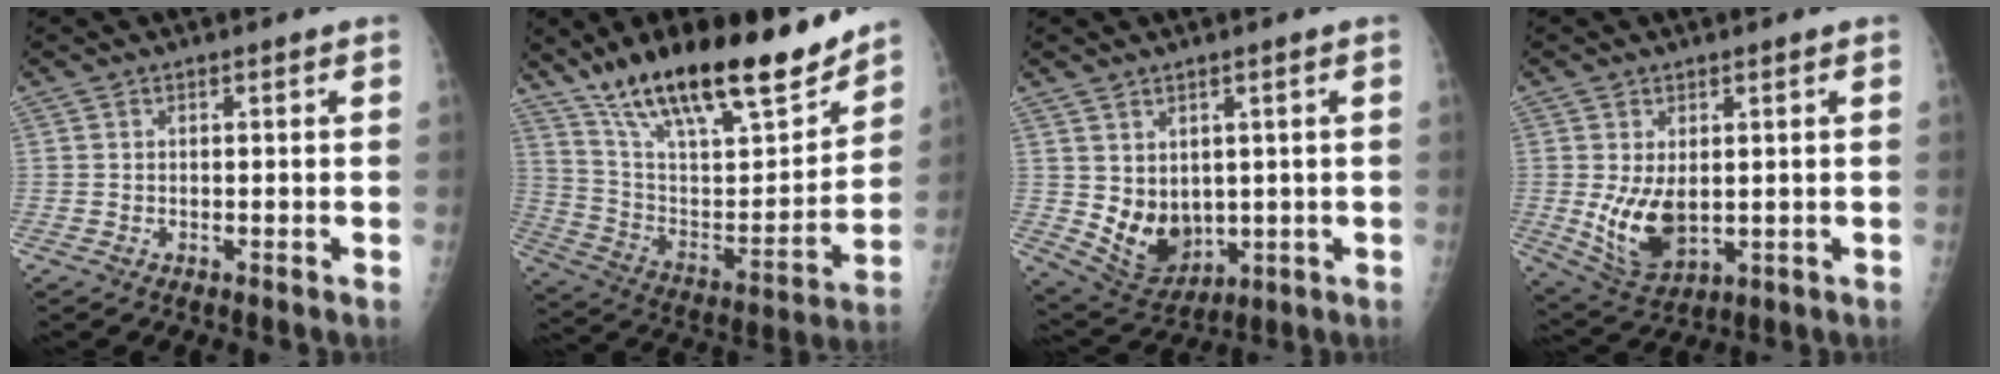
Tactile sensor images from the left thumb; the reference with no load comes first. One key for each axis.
{"total": 27.0, "fx": 19.8, "fy": 7.7, "fz": 16.7, "tx": -0.243, "ty": -0.070, "tz": 0.334}
{"total": 8.9, "fx": 0.4, "fy": 6.9, "fz": 5.7, "tx": -0.071, "ty": -0.020, "tz": 0.039}
{"total": 9.0, "fx": -0.1, "fy": 5.3, "fz": 7.3, "tx": -0.124, "ty": -0.018, "tz": 0.017}